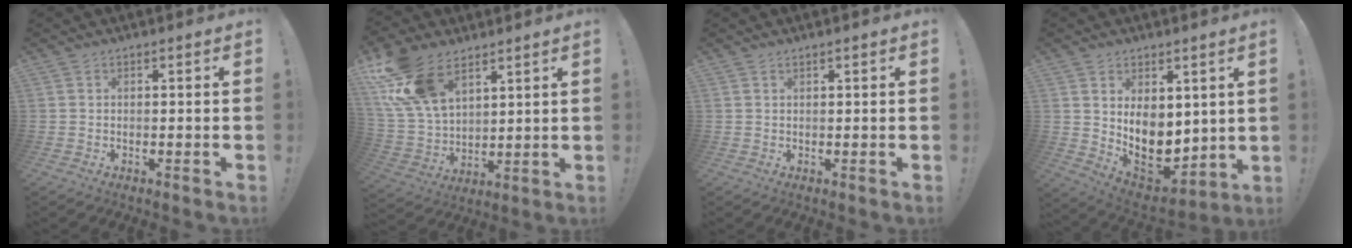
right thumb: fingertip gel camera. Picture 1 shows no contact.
{"total": 18.2, "force": [10.7, 10.4, 10.4], "torque": [-0.227, -0.049, 0.203]}
{"total": 0.7, "force": [0.6, 0.0, 0.4], "torque": [-0.015, 0.002, 0.012]}
{"total": 13.0, "force": [1.8, 10.0, 8.1], "torque": [-0.114, -0.044, 0.046]}